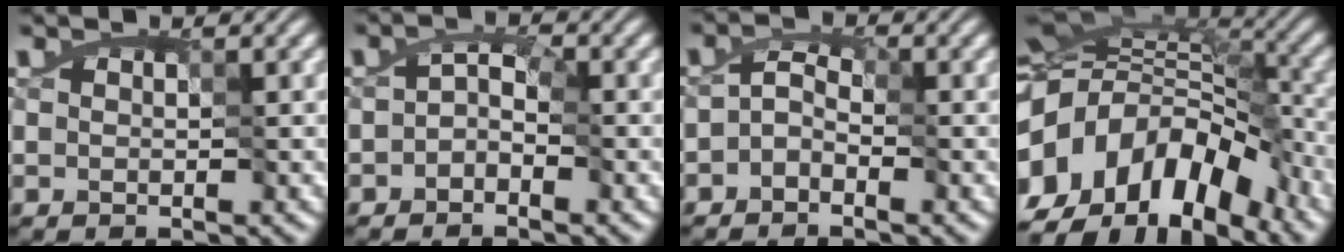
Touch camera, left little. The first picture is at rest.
{"total": 2.0, "force": [-1.8, 0.8, 0.4], "torque": [-0.003, 0.000, -0.030]}
{"total": 2.4, "force": [-2.1, 1.0, 0.5], "torque": [0.003, 0.001, -0.041]}
{"total": 16.8, "force": [-9.5, 9.6, 10.0], "torque": [-0.207, 0.004, -0.166]}